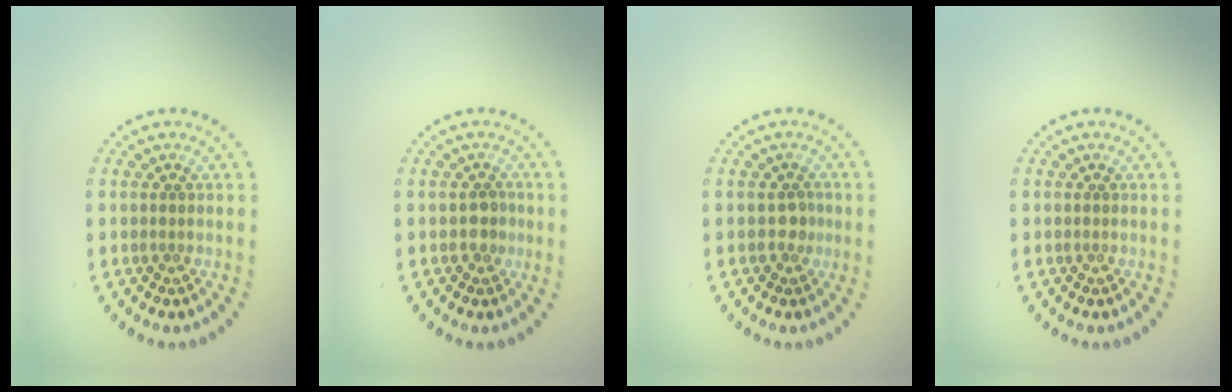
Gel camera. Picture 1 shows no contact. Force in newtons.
{"total": 1.5, "press": 1.3, "slide": 0.7}
{"total": 1.0, "press": 0.8, "slide": 0.5}
{"total": 0.0}